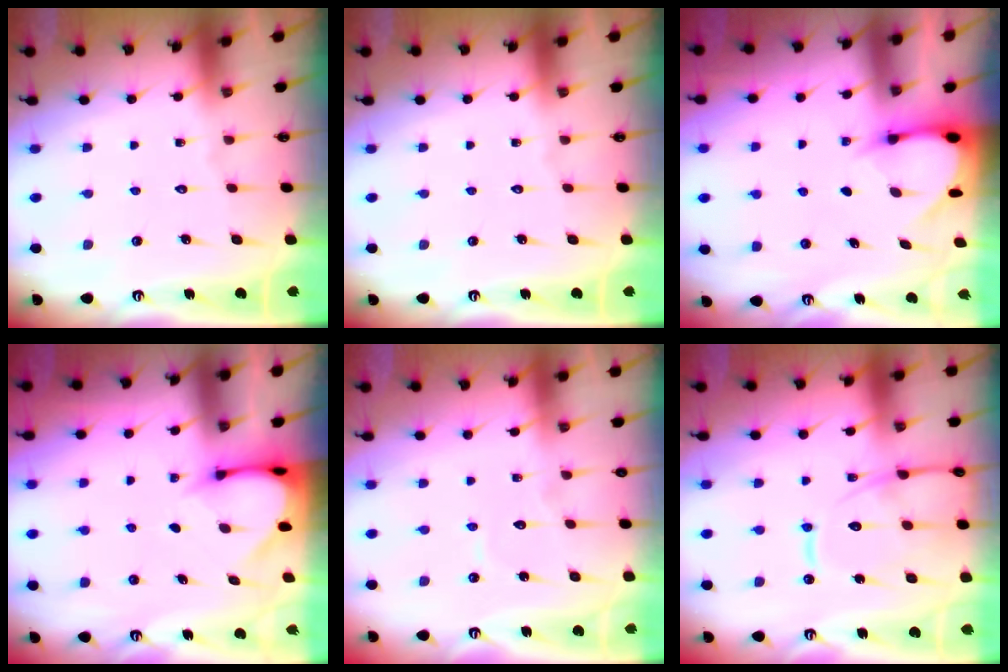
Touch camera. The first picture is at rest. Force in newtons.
{"total": 0.0}
{"total": 3.5, "press": 3.4, "slide": 0.3}
{"total": 3.2, "press": 3.2, "slide": 0.3}
{"total": 3.4, "press": 3.4, "slide": 0.3}
{"total": 14.4, "press": 14.4, "slide": 1.4}